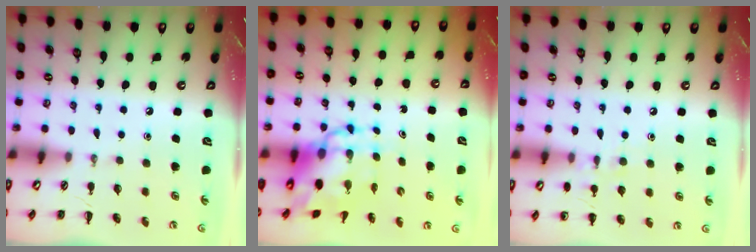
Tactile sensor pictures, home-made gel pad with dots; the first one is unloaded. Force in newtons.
{"total": 10.5, "press": 10.1, "slide": 2.9}
{"total": 7.4, "press": 7.1, "slide": 2.0}